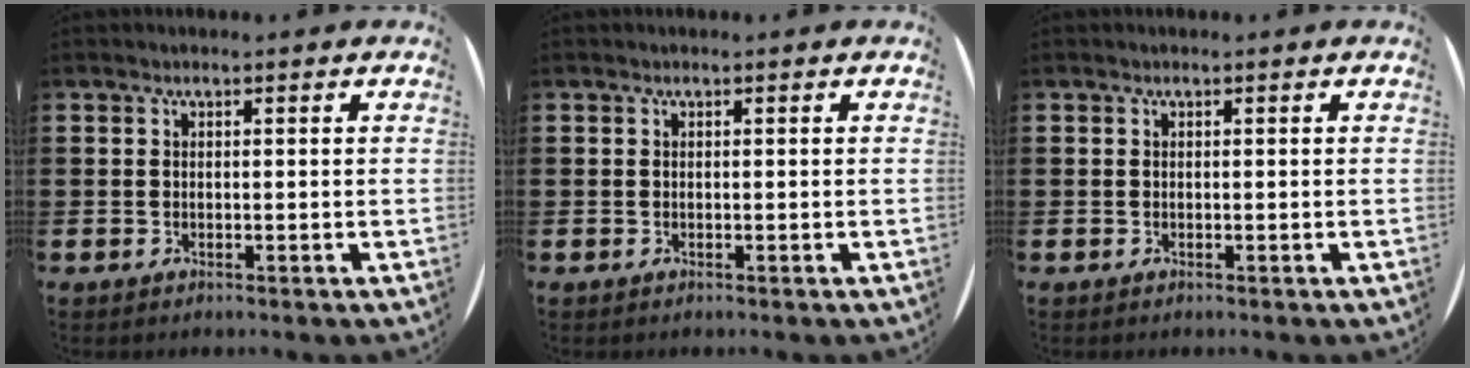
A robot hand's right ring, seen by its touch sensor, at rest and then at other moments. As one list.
[{"total": 0.0}, {"total": 0.0}]